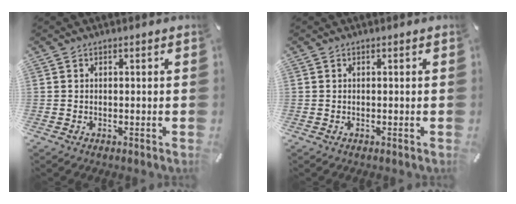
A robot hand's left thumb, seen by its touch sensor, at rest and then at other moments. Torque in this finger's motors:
{"motor_torque": [-0.02, -0.02, 0.04, -0.05, 0.00]}